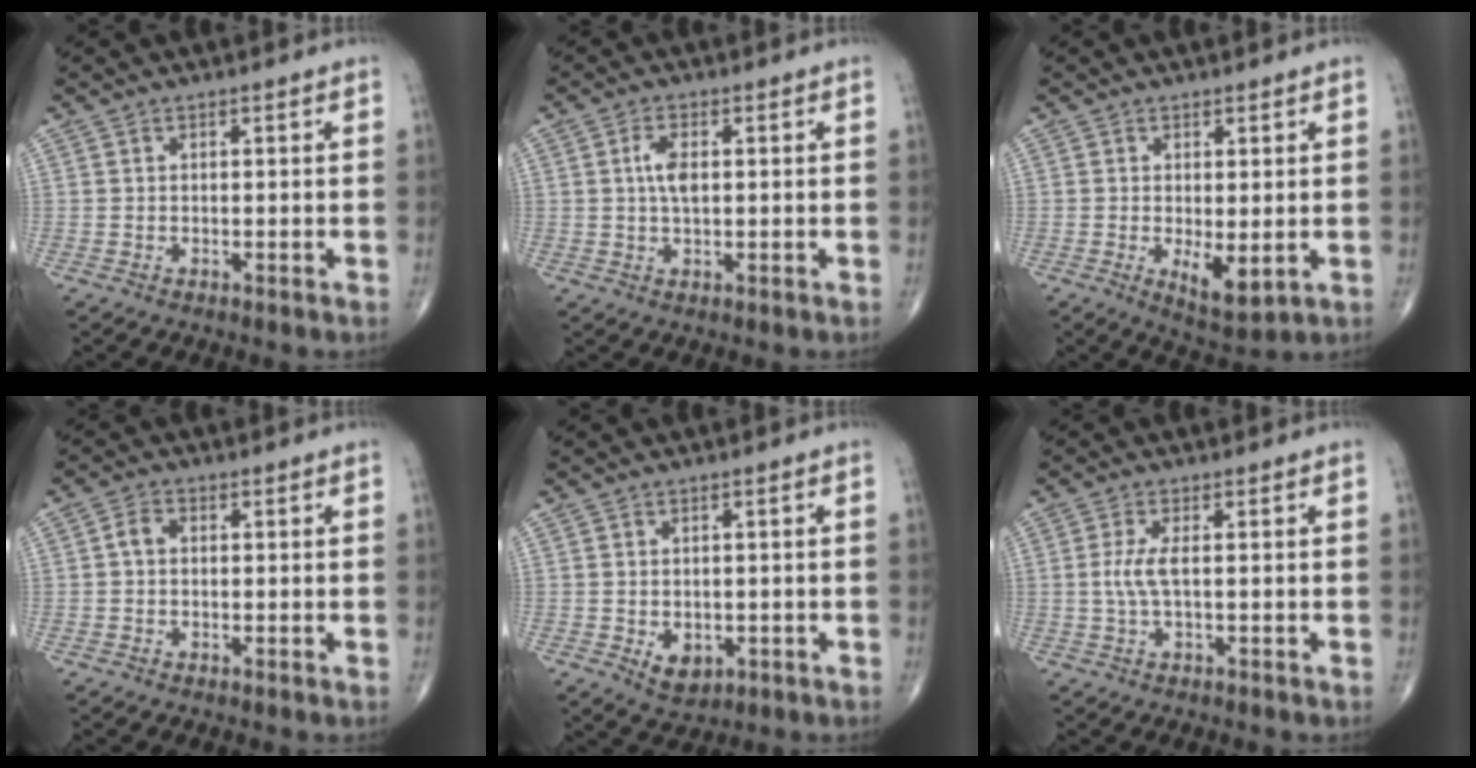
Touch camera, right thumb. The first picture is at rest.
{"total": 4.0, "force": [0.6, 2.0, 3.5], "torque": [-0.071, 0.001, 0.008]}
{"total": 6.0, "force": [-0.9, 2.5, 5.3], "torque": [-0.081, -0.019, -0.006]}
{"total": 2.5, "force": [0.1, 1.8, 1.7], "torque": [-0.029, 0.010, -0.002]}
{"total": 4.5, "force": [-1.1, 3.2, 3.0], "torque": [-0.034, -0.002, -0.005]}
{"total": 3.6, "force": [0.0, 0.9, 3.5], "torque": [-0.091, 0.001, -0.002]}